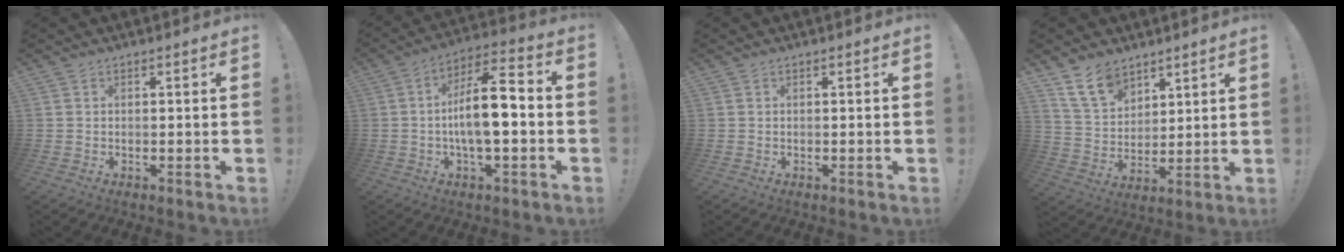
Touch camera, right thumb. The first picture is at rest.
{"total": 13.7, "force": [-1.9, 4.7, 12.7], "torque": [-0.225, 0.010, -0.037]}
{"total": 0.0}
{"total": 11.6, "force": [8.5, 6.7, 4.1], "torque": [-0.080, -0.050, 0.169]}